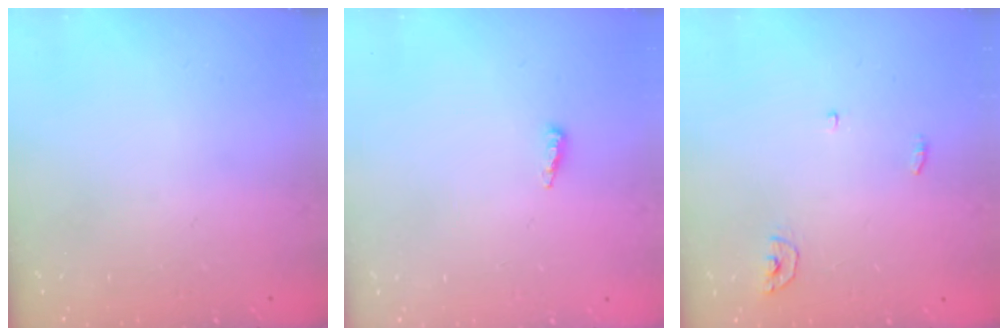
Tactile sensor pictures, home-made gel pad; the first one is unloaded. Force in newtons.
{"total": 3.7, "press": 3.6, "slide": 0.4}
{"total": 3.7, "press": 3.6, "slide": 0.3}